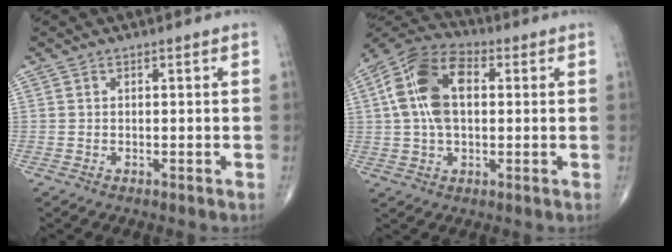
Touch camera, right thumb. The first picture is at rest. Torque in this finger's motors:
{"motor_torque": [0.99, 0.95, 1.55, 0.79, 0.16]}